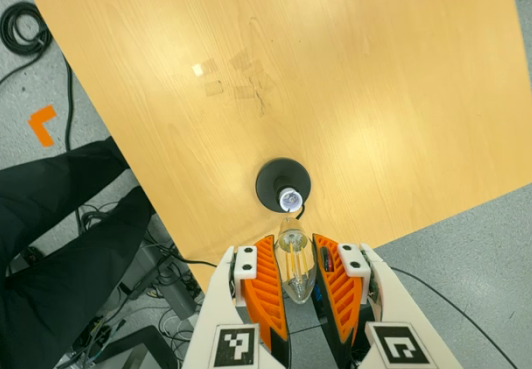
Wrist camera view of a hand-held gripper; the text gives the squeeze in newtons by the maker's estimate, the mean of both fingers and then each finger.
{"total": 12.7, "left": 13.1, "right": 12.3}